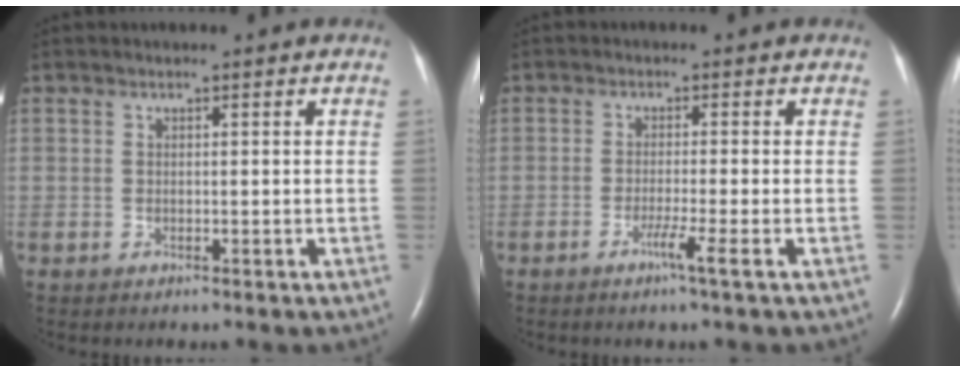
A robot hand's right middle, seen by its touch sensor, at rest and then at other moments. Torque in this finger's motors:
{"motor_torque": [0.41, -0.33, 0.06, 0.02]}